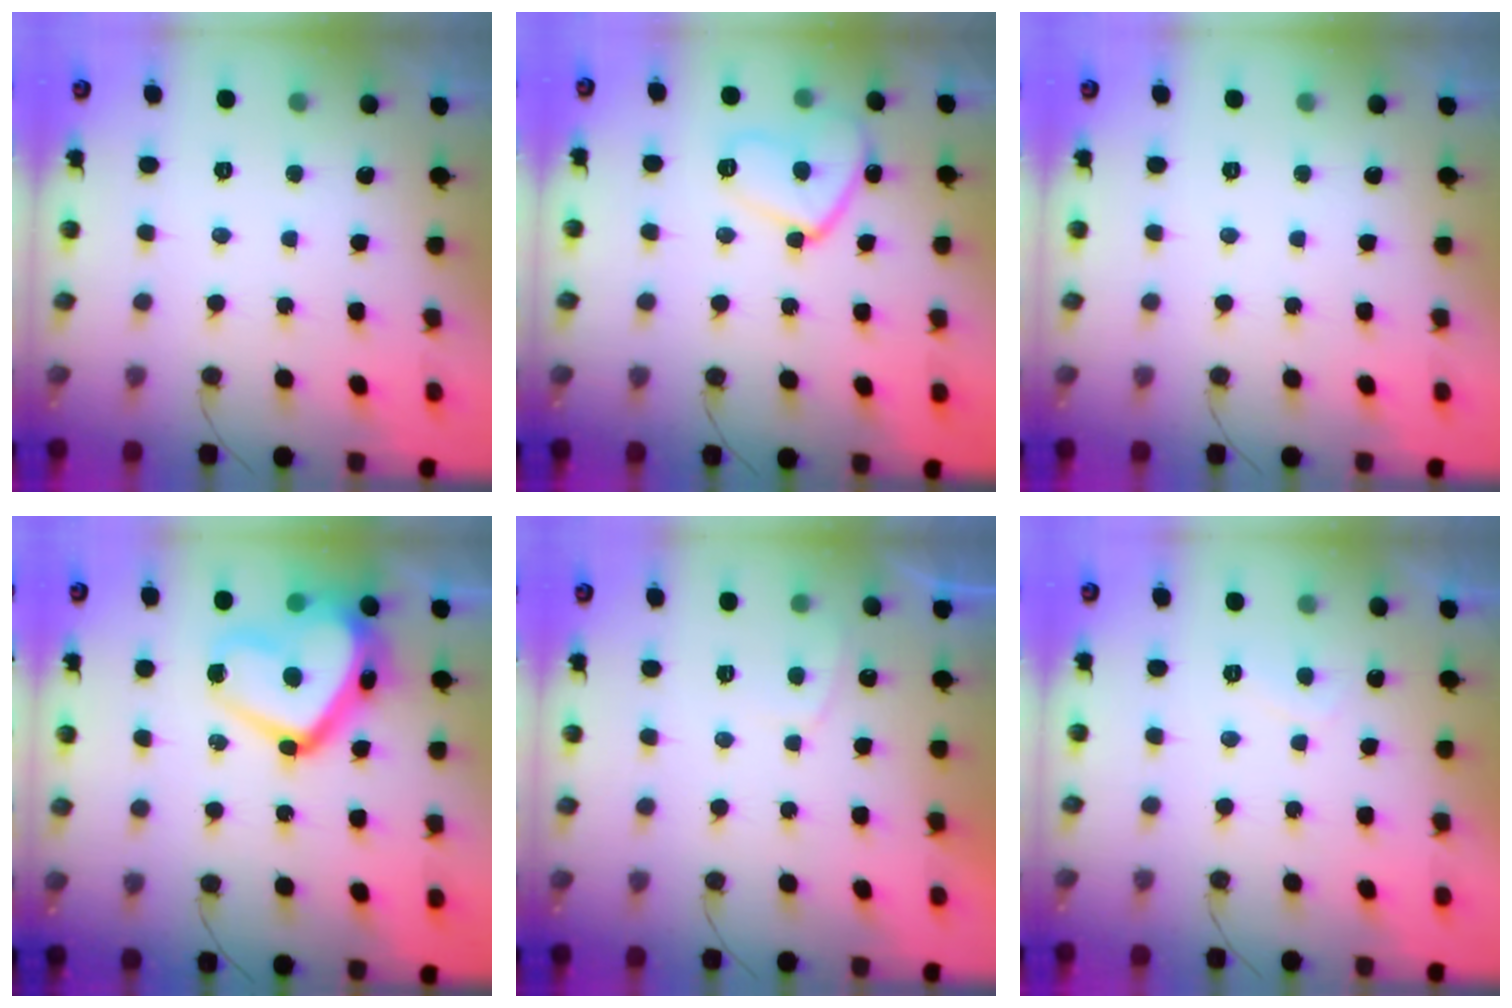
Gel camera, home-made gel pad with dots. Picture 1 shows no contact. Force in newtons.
{"total": 12.3, "press": 12.3, "slide": 1.0}
{"total": 0.0}
{"total": 21.4, "press": 21.4, "slide": 1.5}
{"total": 1.3, "press": 1.1, "slide": 0.6}
{"total": 1.5, "press": 1.3, "slide": 0.7}